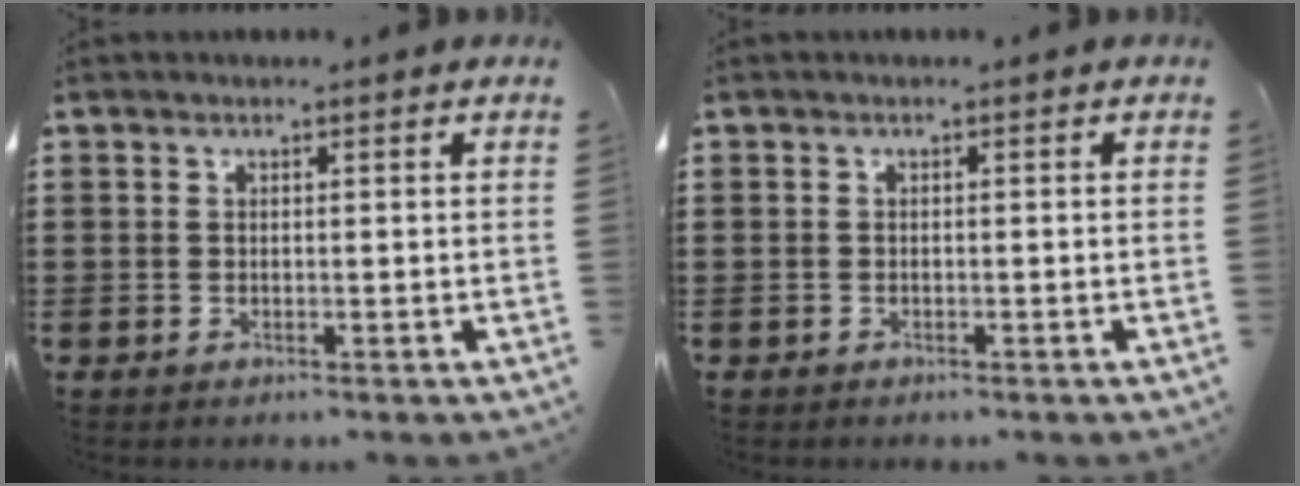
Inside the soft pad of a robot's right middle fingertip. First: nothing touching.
{"total": 0.6, "force": [-0.5, 0.3, 0.0], "torque": [-0.002, 0.001, -0.011]}